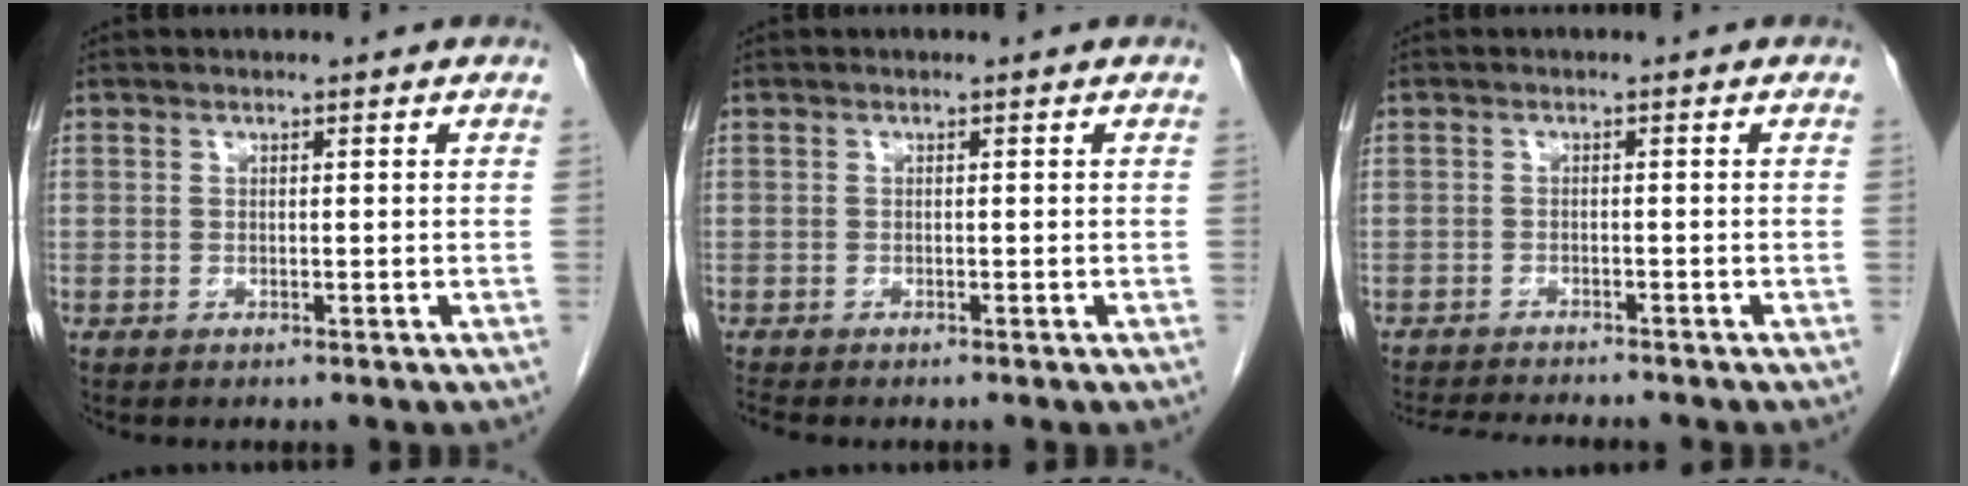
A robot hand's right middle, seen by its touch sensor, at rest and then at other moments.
{"total": 1.2, "force": [-1.1, -0.1, 0.4], "torque": [-0.011, -0.005, -0.021]}
{"total": 7.6, "force": [-7.1, 0.6, 2.7], "torque": [-0.038, -0.011, -0.109]}